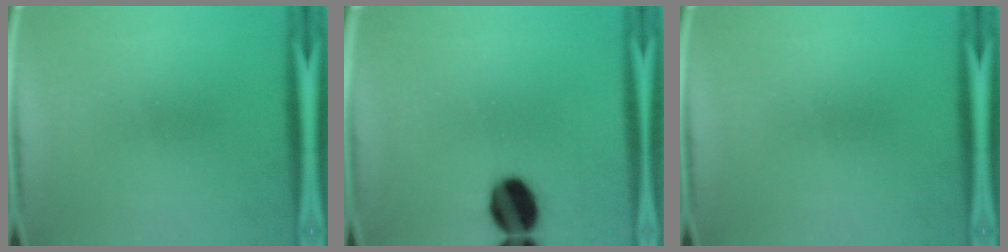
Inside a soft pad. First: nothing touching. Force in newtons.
{"total": 12.2}
{"total": 0.0}